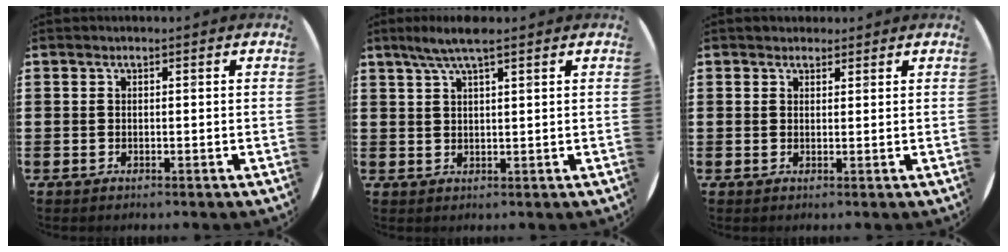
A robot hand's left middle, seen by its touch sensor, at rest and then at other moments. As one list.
[{"total": 4.3, "force": [3.1, 0.5, 2.9], "torque": [-0.062, 0.005, 0.054]}, {"total": 1.4, "force": [1.3, 0.5, -0.1], "torque": [0.008, 0.001, 0.024]}]